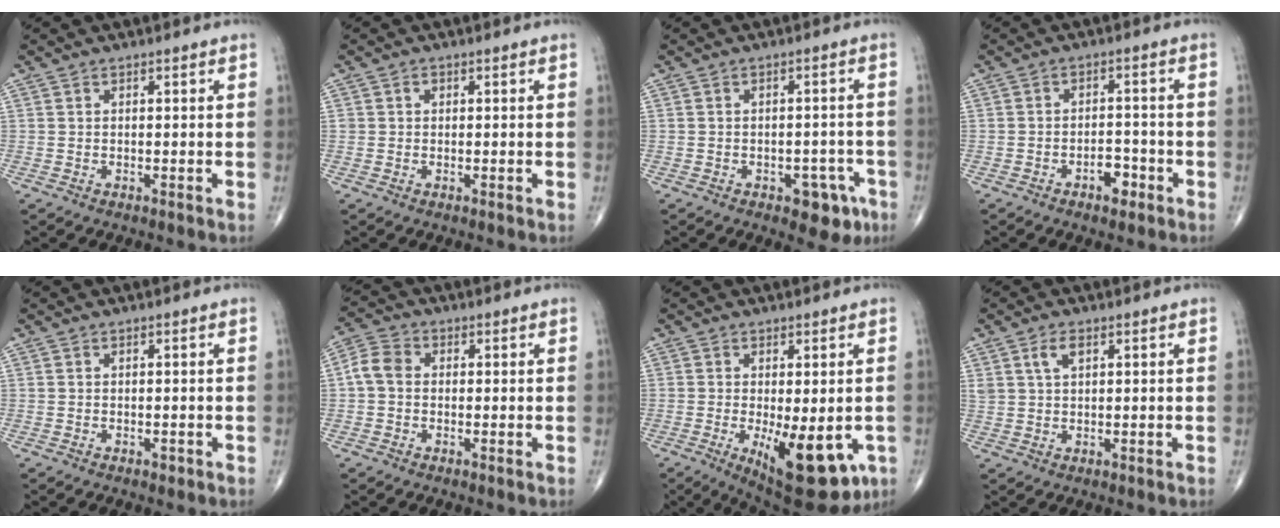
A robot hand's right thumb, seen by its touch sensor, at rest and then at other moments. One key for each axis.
{"total": 1.0, "fx": 0.3, "fy": 0.9, "fz": 0.4, "tx": 0.001, "ty": 0.002, "tz": 0.003}
{"total": 6.4, "fx": -3.3, "fy": 3.6, "fz": 4.1, "tx": -0.024, "ty": 0.021, "tz": -0.037}
{"total": 4.1, "fx": -2.3, "fy": 2.2, "fz": 2.6, "tx": -0.022, "ty": 0.020, "tz": -0.034}
{"total": 0.6, "fx": -0.3, "fy": 0.4, "fz": 0.3, "tx": -0.004, "ty": 0.000, "tz": -0.005}
{"total": 4.8, "fx": 0.0, "fy": 3.8, "fz": 3.0, "tx": -0.057, "ty": 0.016, "tz": -0.010}
{"total": 14.4, "fx": -4.4, "fy": 5.8, "fz": 12.4, "tx": -0.152, "ty": -0.019, "tz": -0.045}
{"total": 3.3, "fx": 1.6, "fy": 1.7, "fz": 2.3, "tx": -0.042, "ty": -0.001, "tz": 0.033}